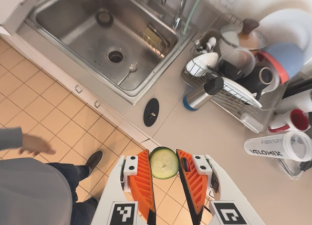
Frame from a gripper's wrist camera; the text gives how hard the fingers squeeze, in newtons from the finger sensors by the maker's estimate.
{"total": 7.4, "left": 6.9, "right": 7.9}